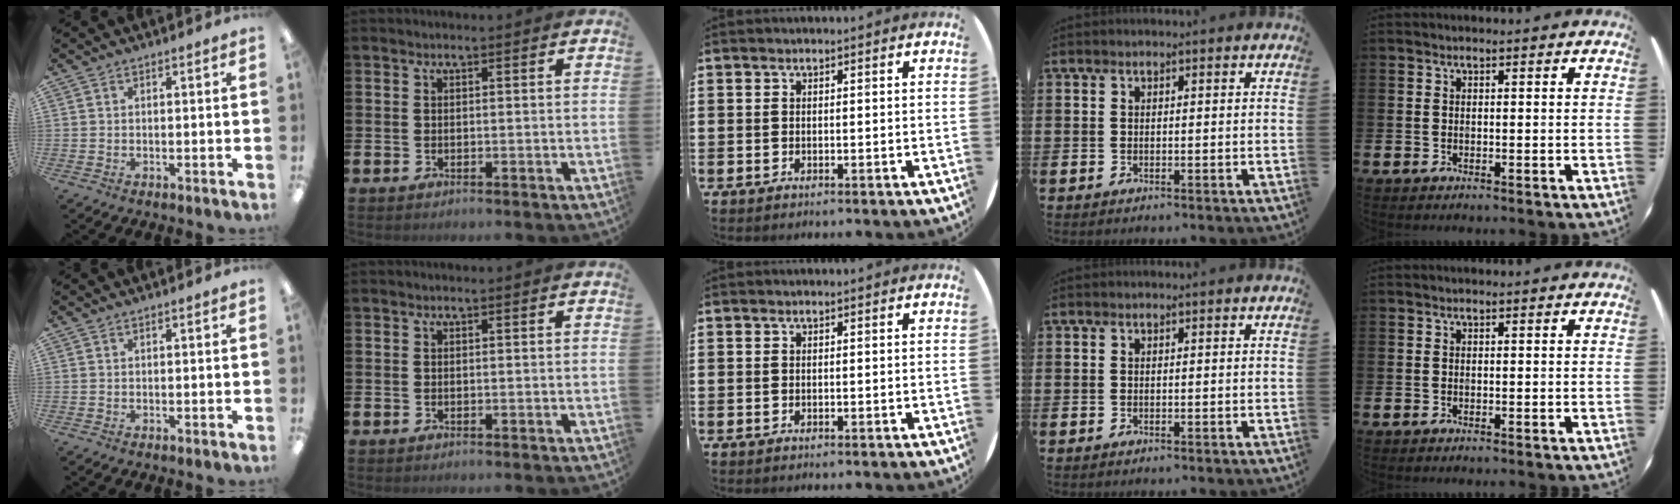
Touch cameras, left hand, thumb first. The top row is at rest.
{}